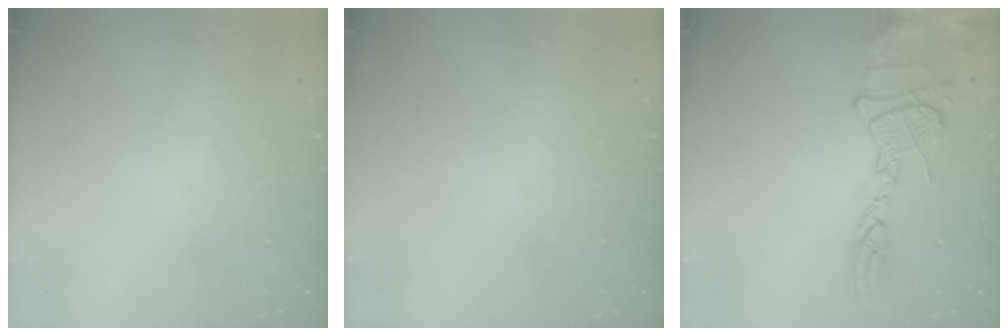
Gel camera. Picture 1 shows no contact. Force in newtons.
{"total": 0.0}
{"total": 14.8, "press": 14.8, "slide": 1.1}